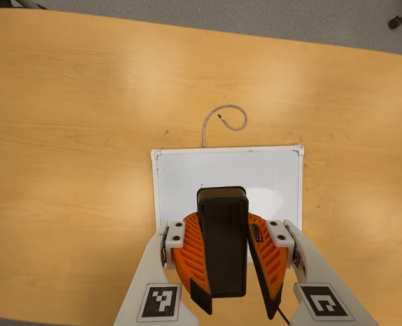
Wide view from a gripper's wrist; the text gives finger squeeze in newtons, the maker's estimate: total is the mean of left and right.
{"total": 11.2, "left": 10.4, "right": 12.1}